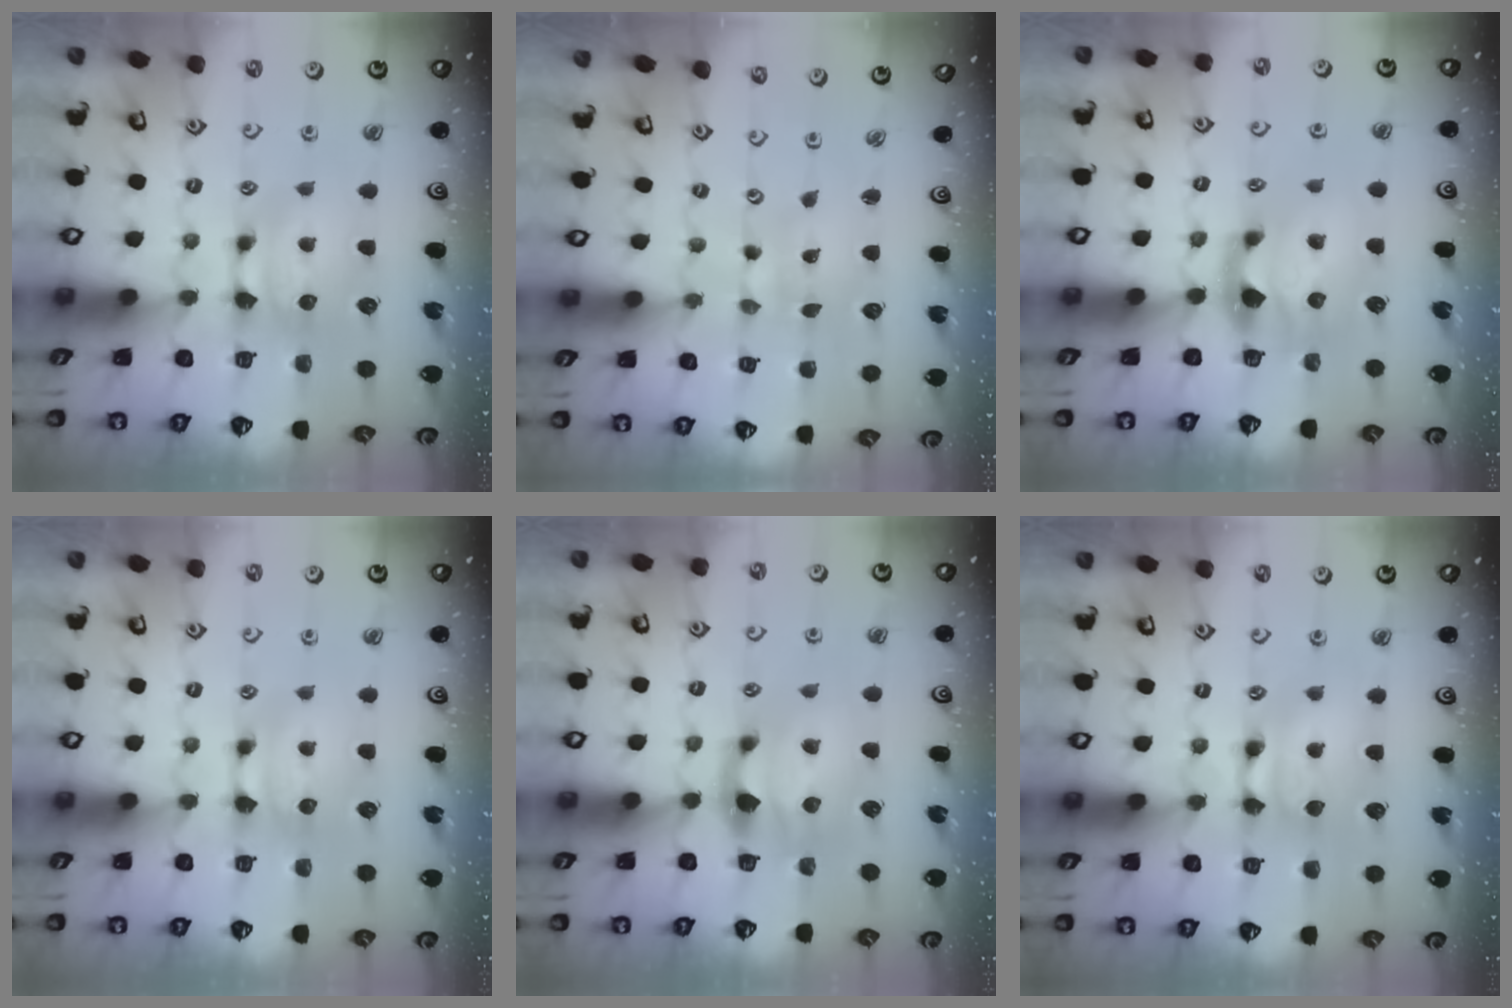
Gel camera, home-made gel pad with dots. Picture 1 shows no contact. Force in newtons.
{"total": 6.4, "press": 6.4, "slide": 0.4}
{"total": 2.2, "press": 1.9, "slide": 1.2}
{"total": 0.0}
{"total": 1.7, "press": 1.2, "slide": 1.3}
{"total": 1.4, "press": 1.4, "slide": 0.1}